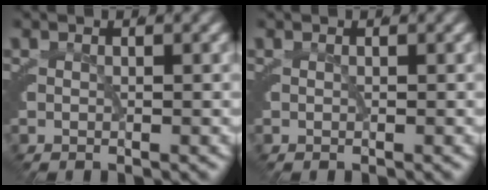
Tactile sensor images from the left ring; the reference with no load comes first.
{"total": 0.0}